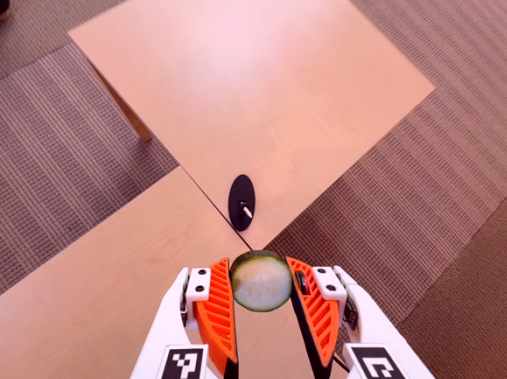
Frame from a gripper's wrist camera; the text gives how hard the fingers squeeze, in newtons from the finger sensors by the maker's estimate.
{"total": 11.4, "left": 11.0, "right": 11.9}